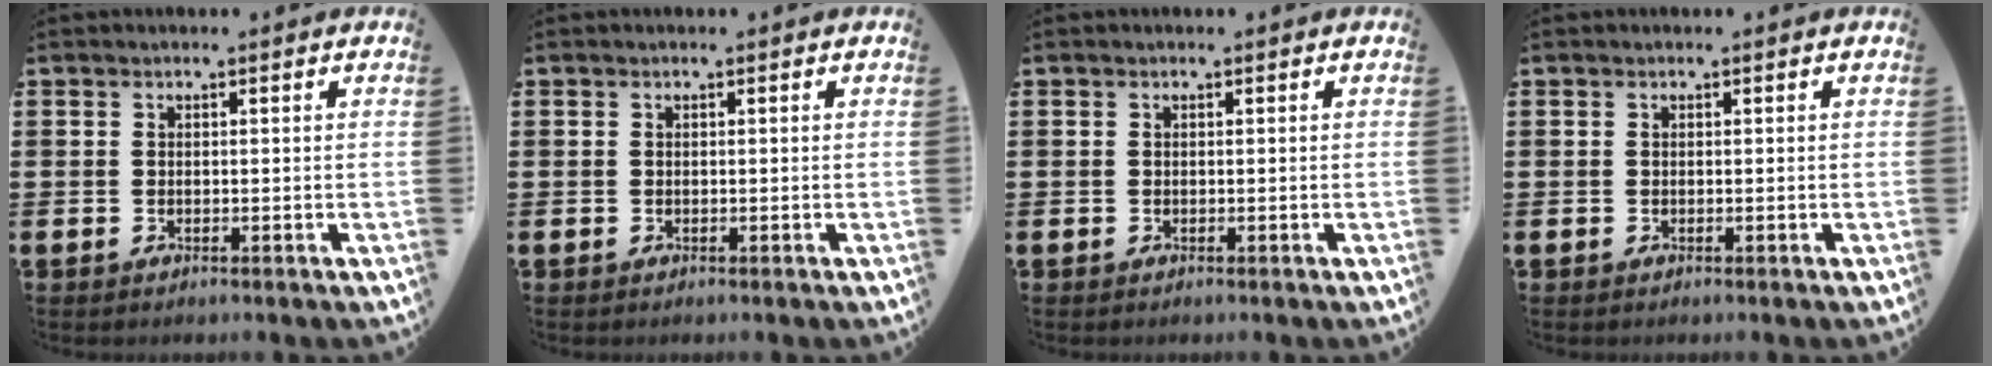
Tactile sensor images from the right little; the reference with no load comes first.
{"total": 0.0}
{"total": 0.0}
{"total": 0.0}